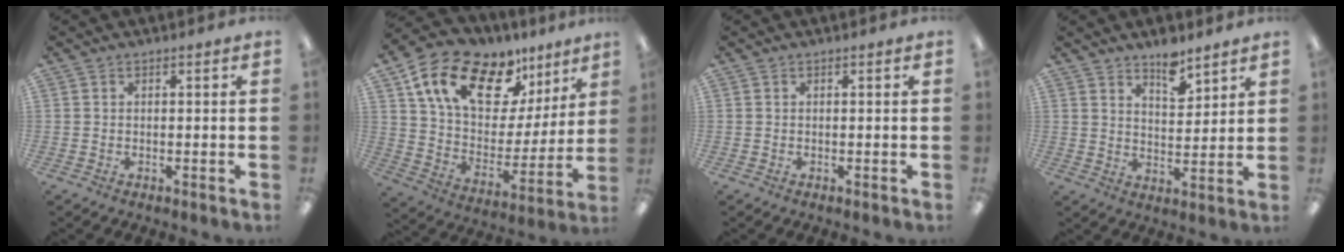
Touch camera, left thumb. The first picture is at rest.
{"total": 18.3, "force": [12.1, 9.6, 9.8], "torque": [-0.176, -0.069, 0.218]}
{"total": 0.0}
{"total": 6.6, "force": [5.6, 2.5, 2.5], "torque": [-0.015, -0.045, 0.095]}